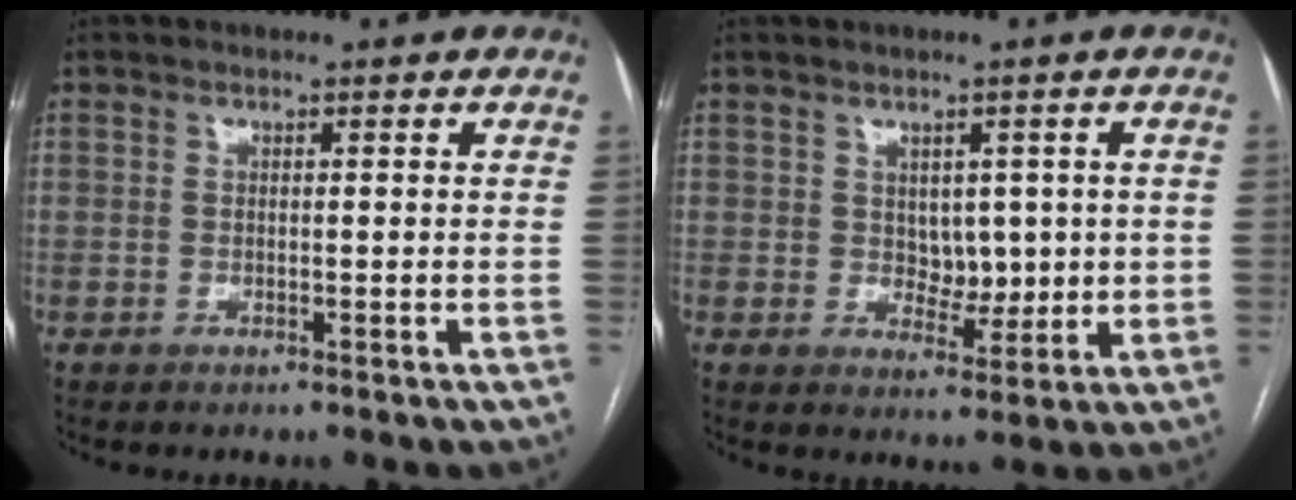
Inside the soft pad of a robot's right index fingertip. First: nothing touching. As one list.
[{"total": 4.5, "force": [0.6, 2.9, 3.4], "torque": [-0.042, 0.001, 0.018]}]